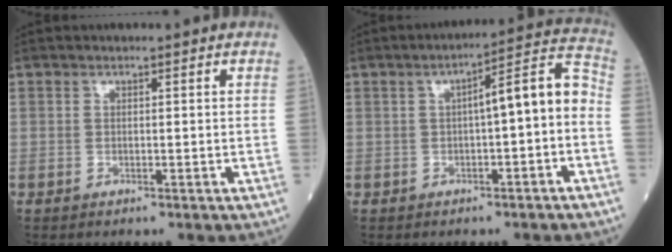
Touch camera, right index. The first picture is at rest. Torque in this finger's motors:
{"motor_torque": [1.04, -0.24, 0.34, 0.11]}